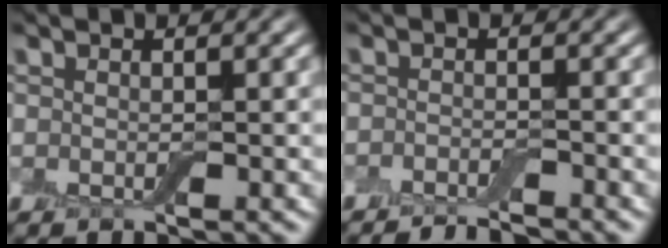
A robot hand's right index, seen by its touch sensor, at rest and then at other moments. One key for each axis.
{"total": 3.3, "fx": -3.0, "fy": 0.4, "fz": 1.3, "tx": -0.015, "ty": 0.001, "tz": -0.050}